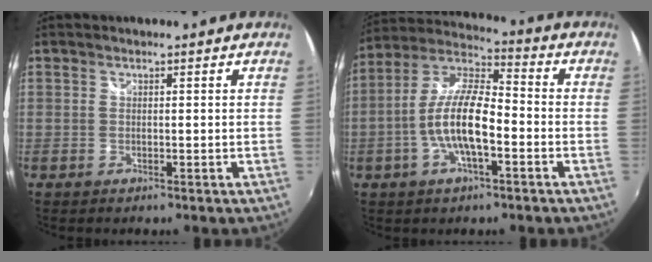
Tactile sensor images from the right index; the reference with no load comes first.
{"total": 12.8, "force": [-3.5, 4.1, 11.6], "torque": [-0.237, 0.005, -0.069]}